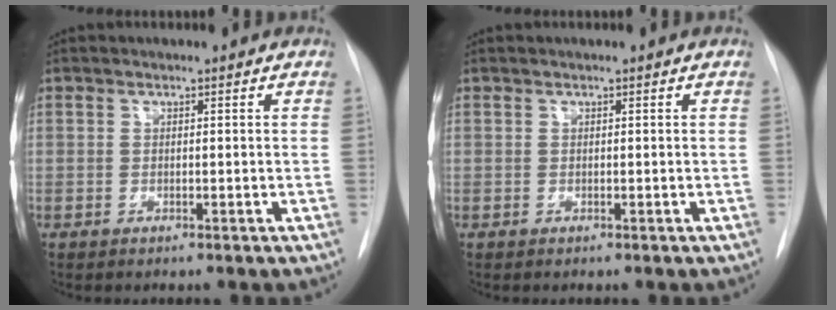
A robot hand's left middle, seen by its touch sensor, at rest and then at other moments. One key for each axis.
{"total": 0.0}